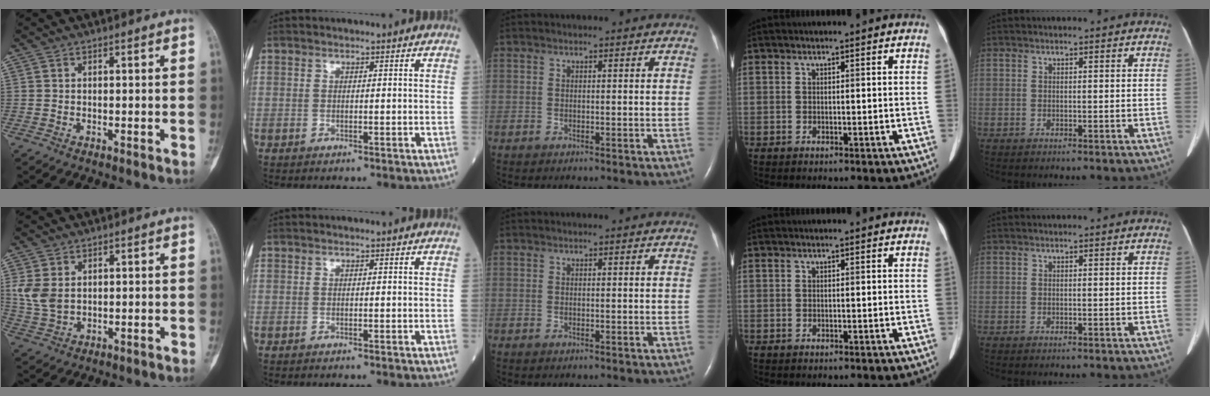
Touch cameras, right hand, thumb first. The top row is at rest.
{"thumb": {"total": 5.6, "force": [1.0, 4.0, 3.8], "torque": [-0.076, -0.002, 0.029]}, "index": {"total": 1.3, "force": [-1.1, 0.0, 0.5], "torque": [-0.004, 0.001, -0.016]}}